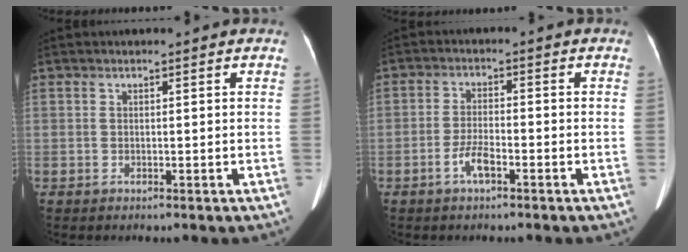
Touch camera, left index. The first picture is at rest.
{"total": 3.6, "force": [-2.0, 0.8, 2.8], "torque": [-0.059, 0.001, -0.041]}